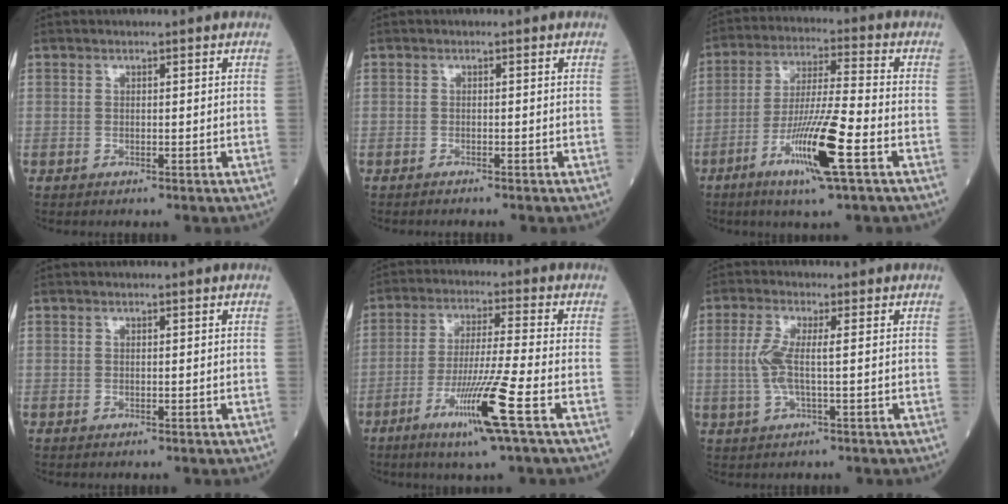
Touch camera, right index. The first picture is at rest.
{"total": 0.9, "force": [-0.8, 0.0, 0.3], "torque": [-0.007, -0.001, -0.012]}
{"total": 12.2, "force": [-5.3, -0.1, 11.0], "torque": [-0.210, -0.015, -0.099]}
{"total": 0.0}
{"total": 10.9, "force": [-5.0, -1.4, 9.5], "torque": [-0.182, -0.023, -0.096]}
{"total": 4.9, "force": [0.2, 0.8, 4.8], "torque": [-0.117, 0.002, -0.001]}